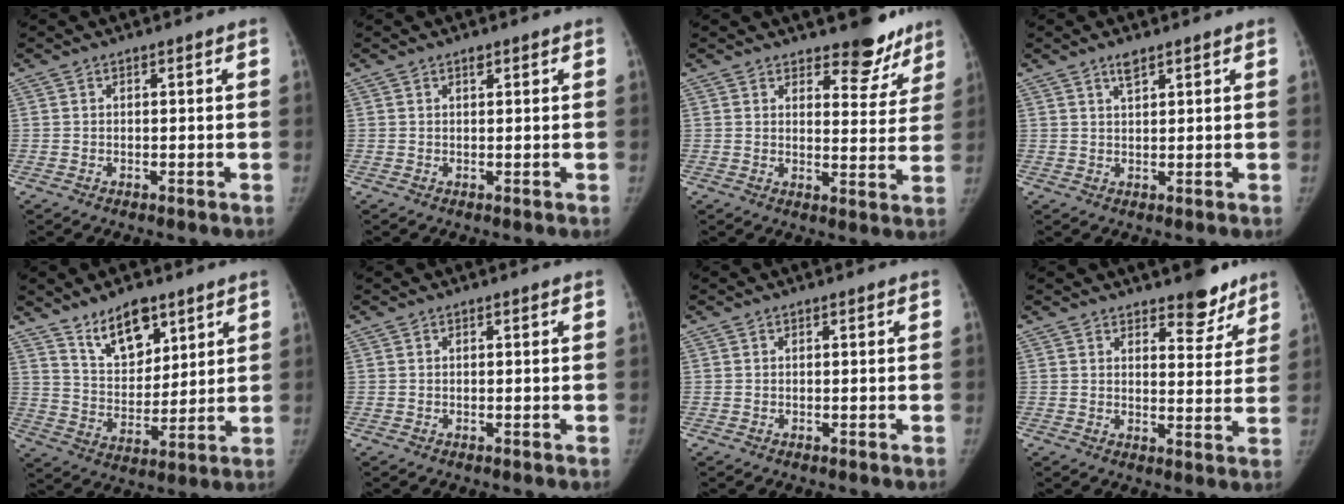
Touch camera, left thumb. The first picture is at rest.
{"total": 0.8, "force": [0.5, 0.4, 0.4], "torque": [-0.002, -0.002, 0.008]}
{"total": 9.1, "force": [7.5, 3.9, 3.5], "torque": [-0.003, -0.056, 0.093]}
{"total": 2.3, "force": [1.6, 0.7, 1.5], "torque": [-0.023, -0.005, 0.032]}
{"total": 11.3, "force": [7.6, 5.7, 6.1], "torque": [-0.069, -0.054, 0.143]}
{"total": 0.0}
{"total": 0.0}
{"total": 7.3, "force": [5.6, 3.0, 3.5], "torque": [-0.010, -0.037, 0.076]}